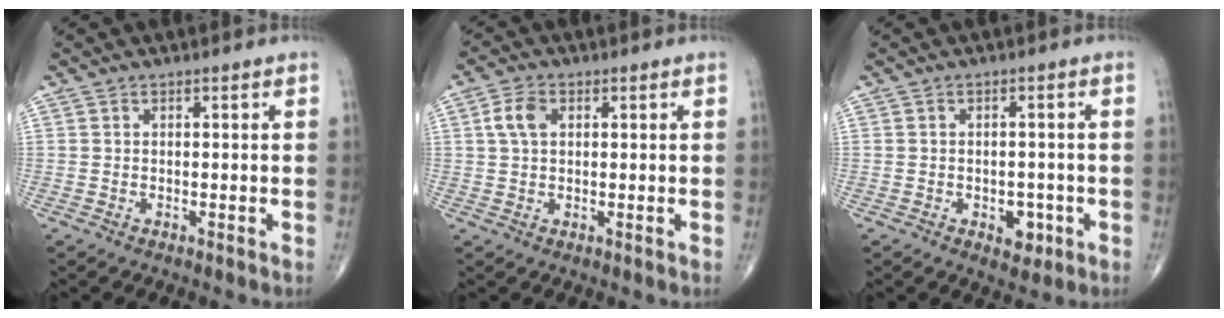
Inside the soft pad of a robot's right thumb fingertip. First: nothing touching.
{"total": 4.3, "force": [1.2, 2.7, 3.1], "torque": [-0.065, 0.006, 0.020]}
{"total": 4.0, "force": [-1.4, 2.7, 2.6], "torque": [-0.011, 0.007, -0.013]}